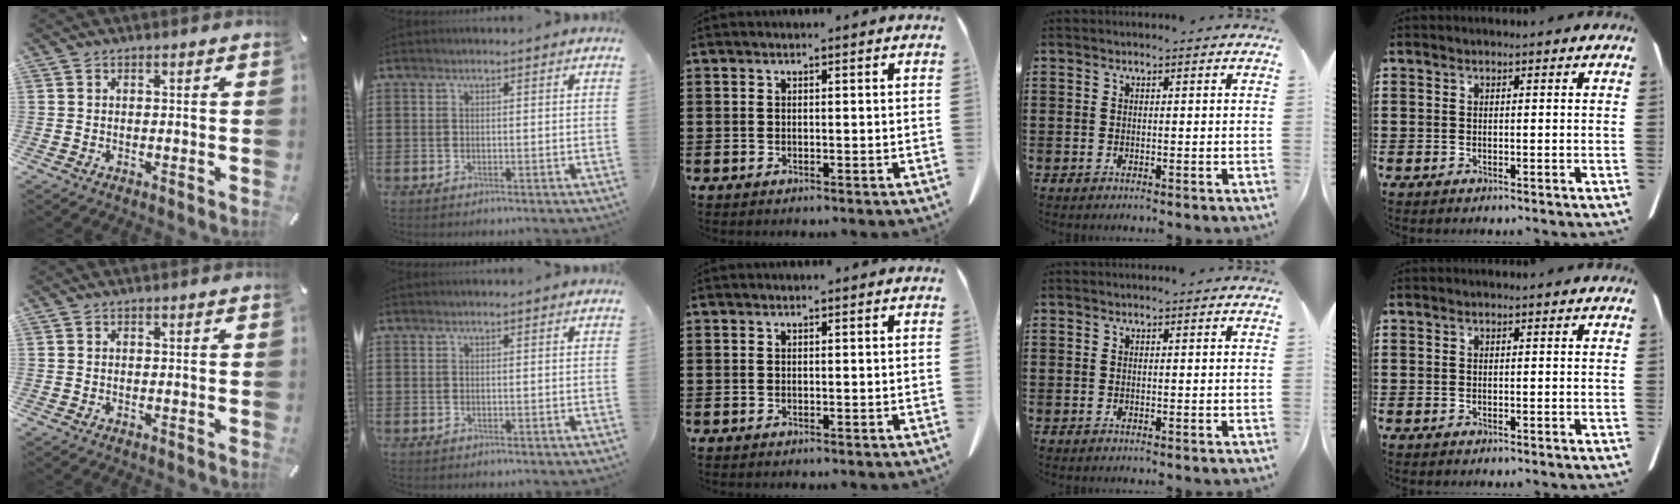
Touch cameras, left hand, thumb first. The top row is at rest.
{}